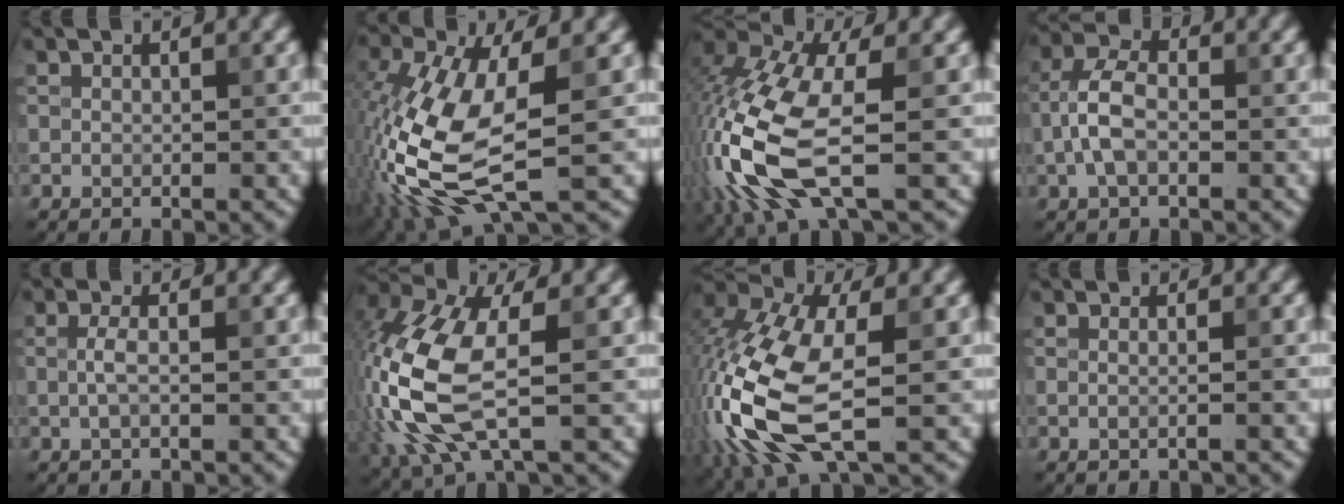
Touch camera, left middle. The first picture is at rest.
{"total": 9.8, "force": [-2.5, 4.1, 8.5], "torque": [-0.209, -0.006, -0.051]}
{"total": 10.7, "force": [-2.9, 4.5, 9.2], "torque": [-0.220, -0.001, -0.068]}
{"total": 3.8, "force": [-0.9, 2.1, 3.1], "torque": [-0.067, 0.011, -0.024]}
{"total": 1.4, "force": [-0.1, 0.3, 1.3], "torque": [-0.030, 0.000, -0.004]}
{"total": 10.3, "force": [-1.1, 4.5, 9.2], "torque": [-0.232, 0.001, -0.030]}
{"total": 11.9, "force": [-3.1, 5.5, 10.1], "torque": [-0.240, -0.006, -0.069]}
{"total": 1.4, "force": [0.0, 0.6, 1.3], "torque": [-0.011, -0.007, -0.016]}